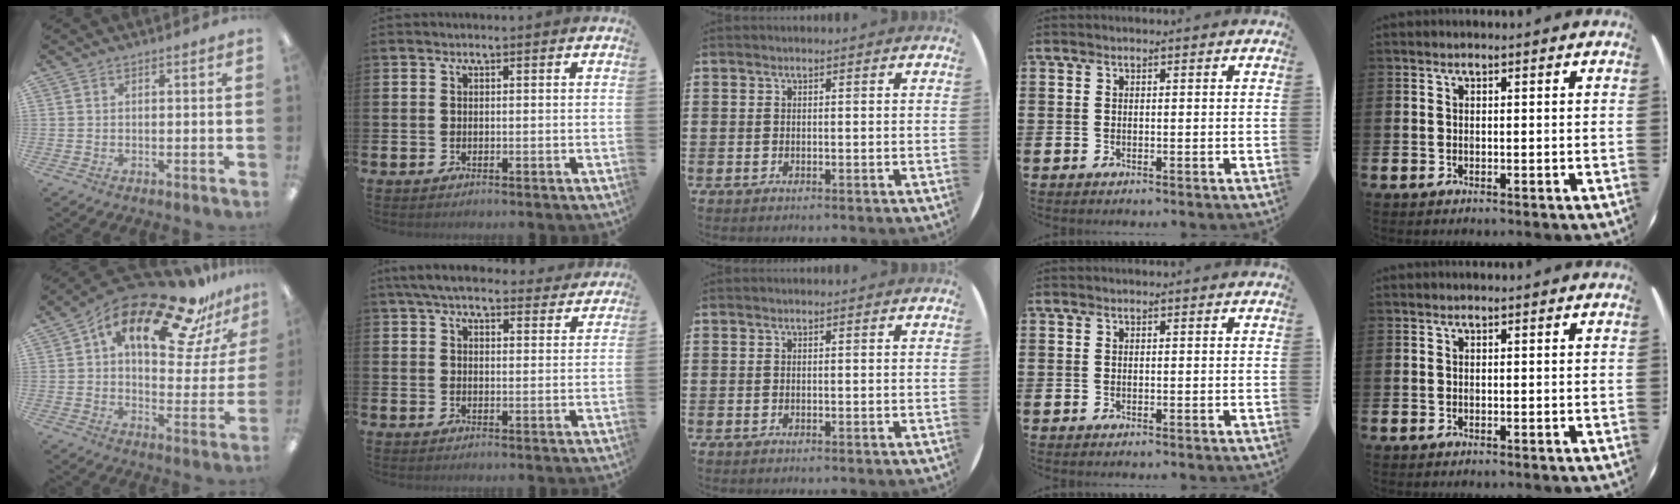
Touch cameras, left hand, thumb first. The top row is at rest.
{"thumb": {"total": 21.4, "force": [14.1, 8.4, 13.7], "torque": [-0.227, -0.084, 0.234]}, "index": {"total": 6.3, "force": [5.9, 1.5, 1.9], "torque": [-0.046, -0.023, 0.107]}}